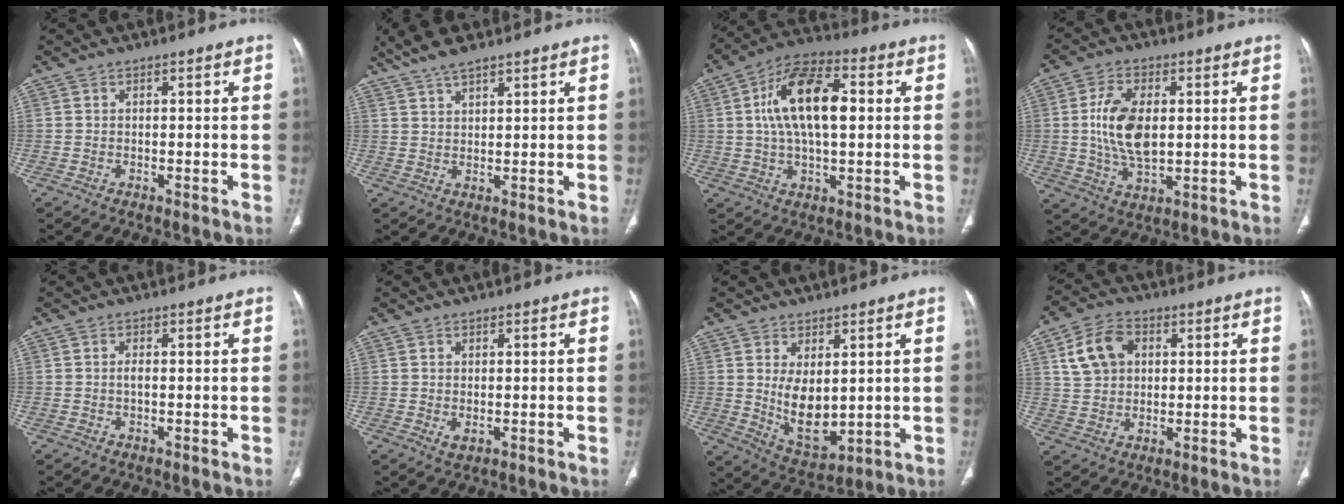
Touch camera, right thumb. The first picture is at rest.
{"total": 6.5, "force": [5.0, 1.7, 3.7], "torque": [-0.072, -0.003, 0.098]}
{"total": 15.5, "force": [2.3, 7.5, 13.3], "torque": [-0.233, 0.017, 0.035]}
{"total": 11.2, "force": [1.0, 6.1, 9.4], "torque": [-0.179, -0.006, 0.025]}
{"total": 0.7, "force": [-0.1, 0.3, 0.6], "torque": [-0.012, 0.000, -0.004]}
{"total": 1.4, "force": [-0.1, 0.9, 1.1], "torque": [-0.020, -0.005, 0.005]}
{"total": 9.3, "force": [1.4, 5.1, 7.6], "torque": [-0.108, -0.026, 0.051]}
{"total": 9.3, "force": [2.9, 6.9, 5.5], "torque": [-0.089, 0.006, 0.055]}